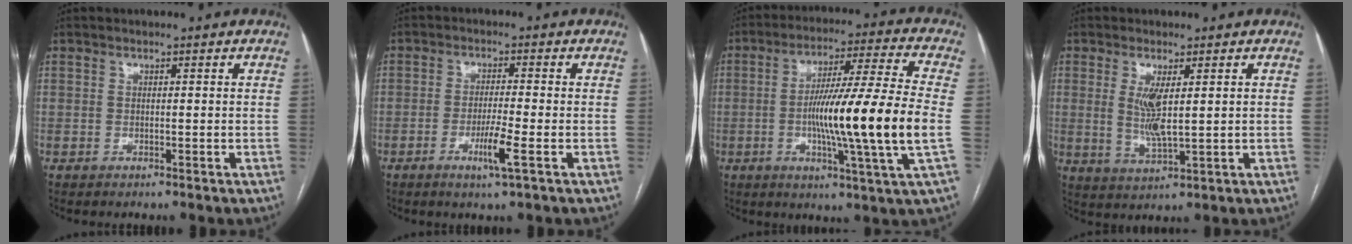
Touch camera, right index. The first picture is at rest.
{"total": 4.7, "force": [-1.9, -0.3, 4.3], "torque": [-0.081, -0.010, -0.037]}
{"total": 18.0, "force": [-2.6, -1.5, 17.8], "torque": [-0.301, -0.013, -0.053]}
{"total": 5.2, "force": [1.0, 0.8, 5.0], "torque": [-0.105, -0.011, 0.026]}